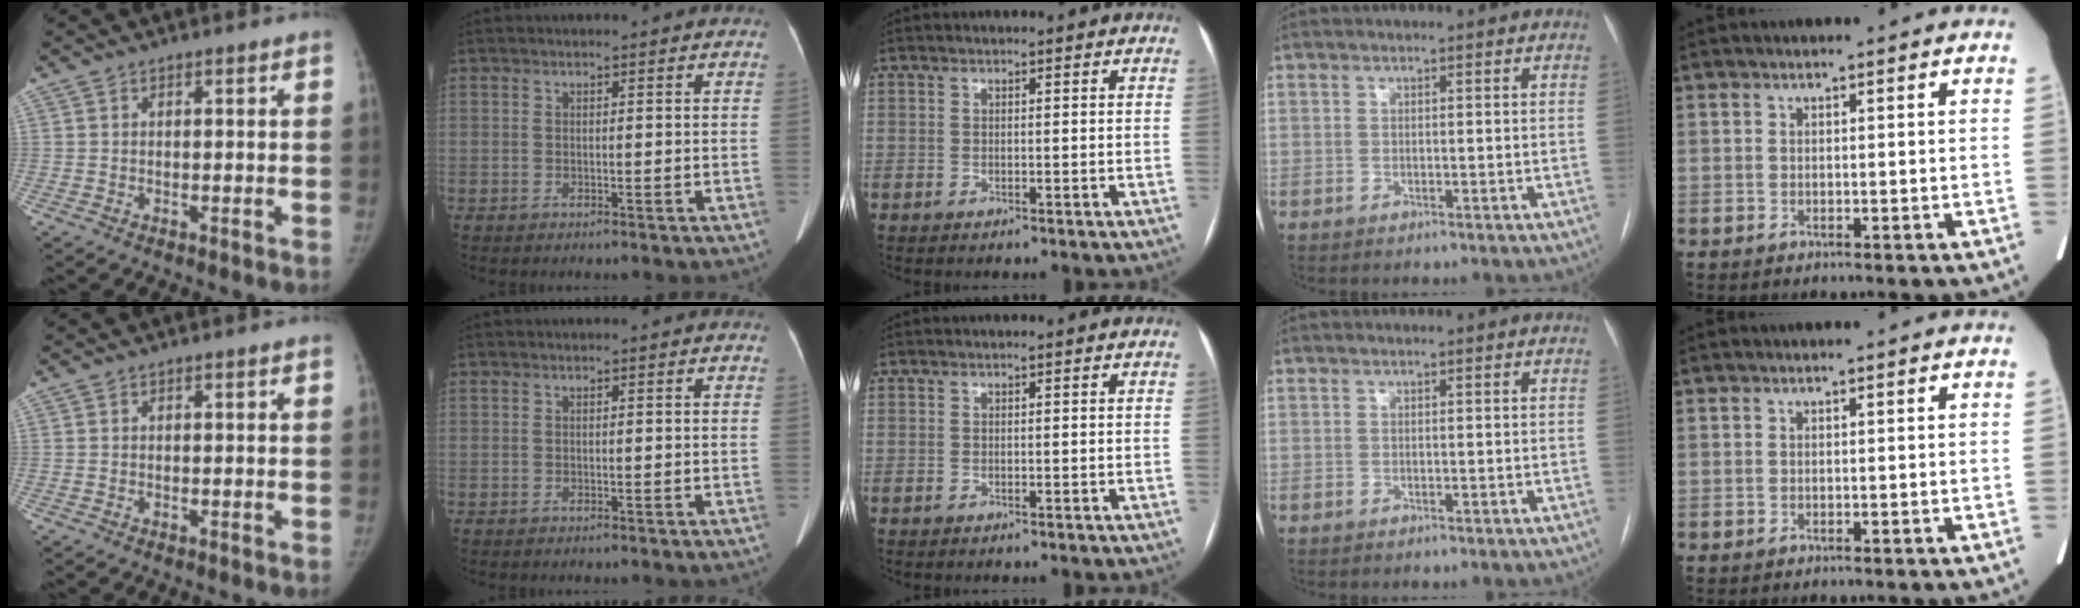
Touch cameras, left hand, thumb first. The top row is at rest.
{}